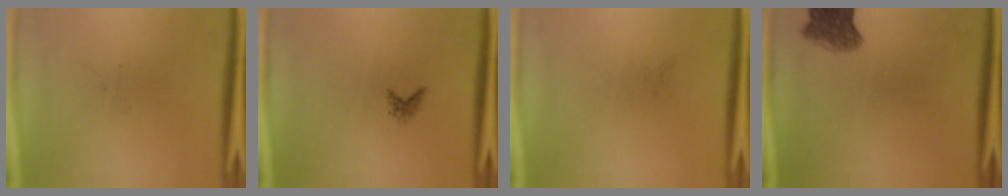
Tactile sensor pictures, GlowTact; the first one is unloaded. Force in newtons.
{"total": 0.9}
{"total": 0.0}
{"total": 5.0}